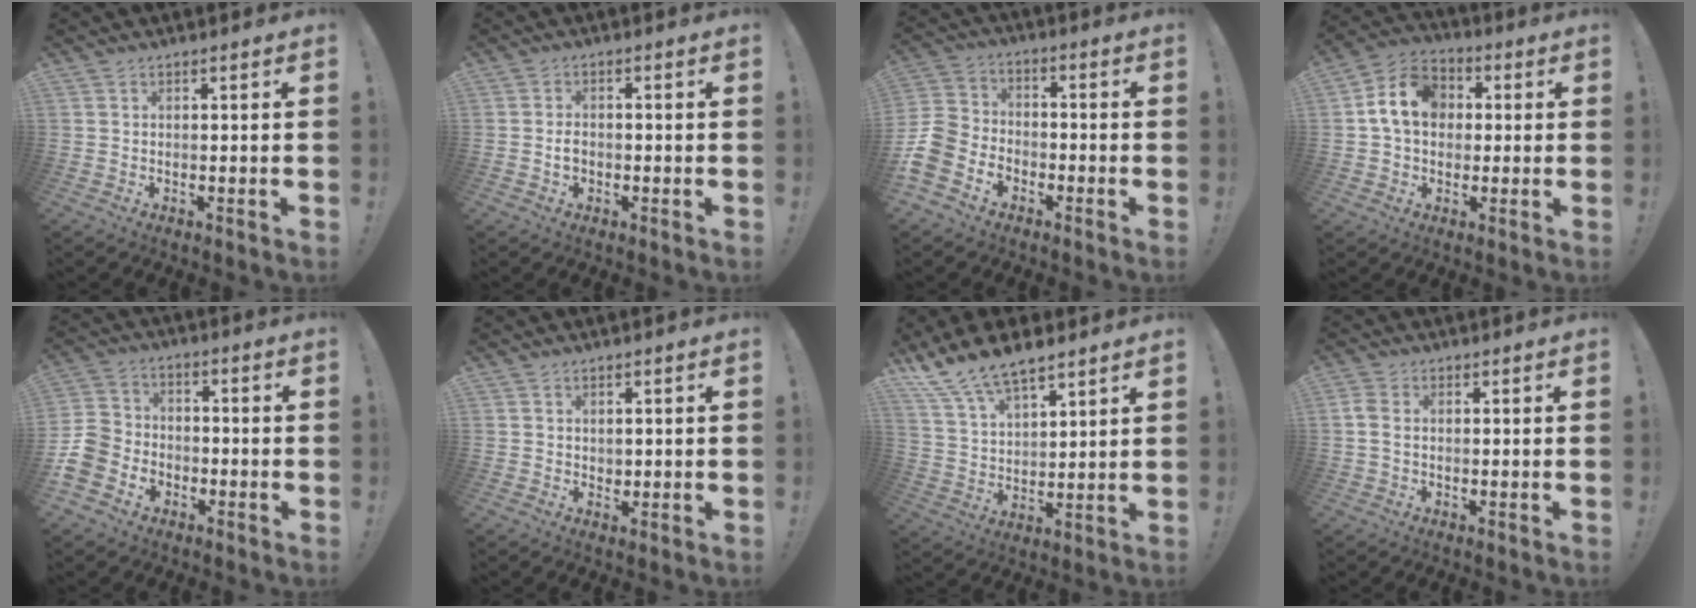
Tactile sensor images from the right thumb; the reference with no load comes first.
{"total": 2.6, "force": [-0.9, 1.7, 1.8], "torque": [-0.017, 0.001, -0.018]}
{"total": 10.9, "force": [-6.1, 7.9, 4.2], "torque": [-0.091, 0.037, -0.113]}
{"total": 12.9, "force": [2.2, 10.1, 7.7], "torque": [-0.127, 0.015, 0.048]}
{"total": 10.4, "force": [-5.3, 8.1, 3.8], "torque": [-0.089, 0.037, -0.098]}
{"total": 1.6, "force": [0.9, 1.3, 0.3], "torque": [0.007, -0.004, 0.013]}
{"total": 12.6, "force": [10.2, 4.8, 5.6], "torque": [-0.114, -0.060, 0.193]}
{"total": 3.5, "force": [0.6, 2.4, 2.5], "torque": [-0.049, 0.010, 0.014]}